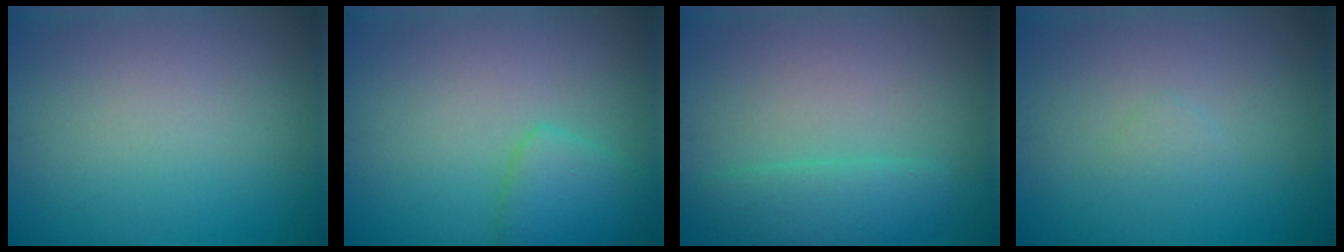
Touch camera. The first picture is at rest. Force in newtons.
{"total": 2.8, "press": 2.8, "slide": 0.2}
{"total": 2.8, "press": 2.8, "slide": 0.3}
{"total": 0.6, "press": 0.6, "slide": 0.0}